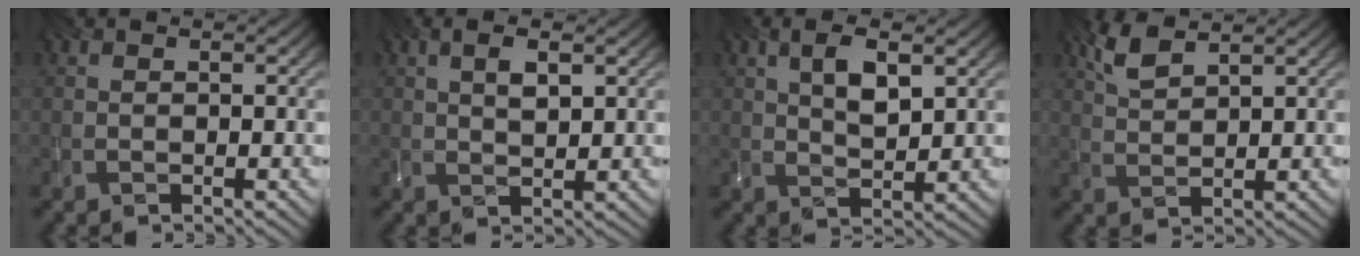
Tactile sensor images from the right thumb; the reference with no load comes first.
{"total": 3.1, "force": [1.3, 1.3, 2.6], "torque": [-0.054, 0.001, 0.027]}
{"total": 5.1, "force": [2.1, 2.1, 4.2], "torque": [-0.086, -0.001, 0.039]}
{"total": 4.0, "force": [2.9, 1.0, 2.5], "torque": [-0.068, 0.005, 0.064]}